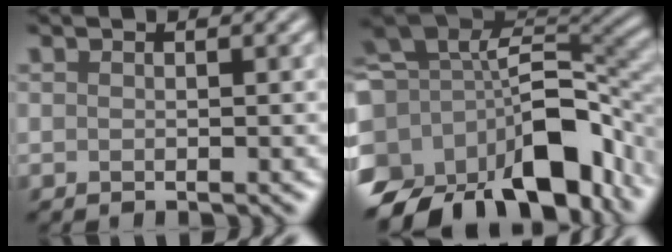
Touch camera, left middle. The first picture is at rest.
{"total": 16.4, "force": [-7.1, 9.6, 11.3], "torque": [-0.213, -0.014, -0.108]}